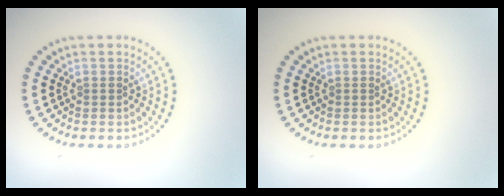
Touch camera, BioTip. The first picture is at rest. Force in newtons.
{"total": 0.0}